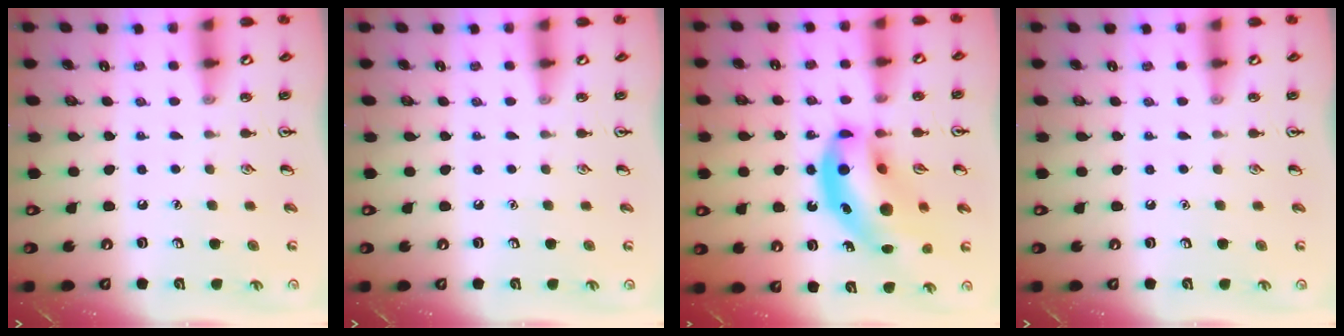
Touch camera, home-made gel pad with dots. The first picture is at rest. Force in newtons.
{"total": 0.0}
{"total": 18.2, "press": 17.8, "slide": 4.1}
{"total": 0.0}